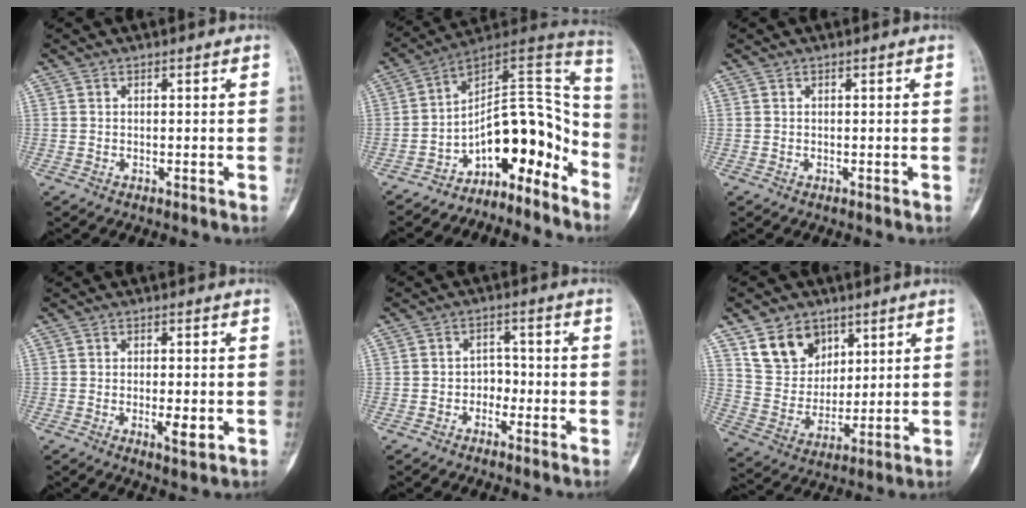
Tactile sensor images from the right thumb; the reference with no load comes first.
{"total": 14.4, "force": [-9.3, 6.9, 8.6], "torque": [-0.080, 0.146, -0.150]}
{"total": 0.0}
{"total": 3.9, "force": [-0.9, 1.3, 3.5], "torque": [-0.058, -0.006, -0.013]}
{"total": 3.4, "force": [-1.6, 2.7, 1.4], "torque": [0.000, 0.020, -0.034]}
{"total": 11.4, "force": [6.6, 8.4, 4.2], "torque": [-0.046, -0.038, 0.132]}